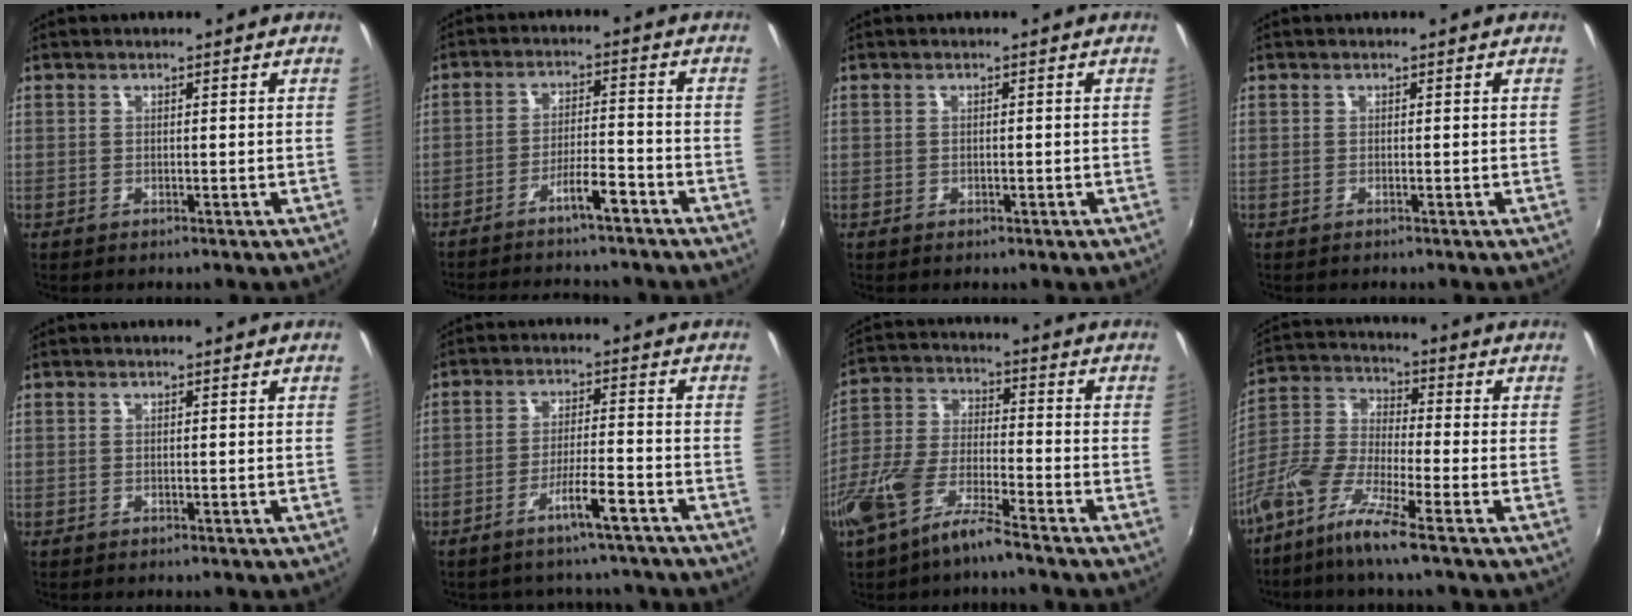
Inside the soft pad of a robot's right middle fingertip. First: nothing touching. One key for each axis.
{"total": 9.4, "fx": -8.1, "fy": 1.2, "fz": 4.6, "tx": -0.093, "ty": 0.007, "tz": -0.123}
{"total": 0.9, "fx": -0.5, "fy": 0.7, "fz": 0.3, "tx": -0.006, "ty": -0.005, "tz": -0.008}
{"total": 0.0}
{"total": 0.0}
{"total": 6.8, "fx": -5.5, "fy": 1.4, "fz": 3.8, "tx": -0.073, "ty": 0.003, "tz": -0.082}
{"total": 10.4, "fx": -7.1, "fy": 2.4, "fz": 7.2, "tx": -0.156, "ty": -0.008, "tz": -0.138}
{"total": 10.5, "fx": -6.9, "fy": 1.5, "fz": 7.8, "tx": -0.177, "ty": -0.006, "tz": -0.143}